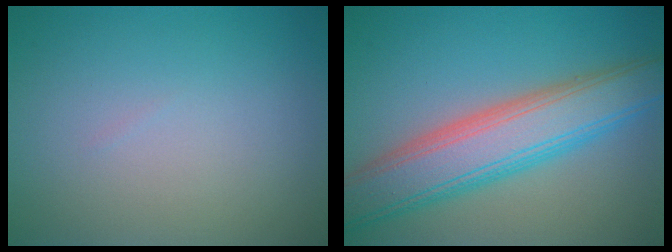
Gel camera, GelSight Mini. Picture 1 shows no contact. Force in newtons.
{"total": 8.0, "press": 8.0, "slide": 0.4}